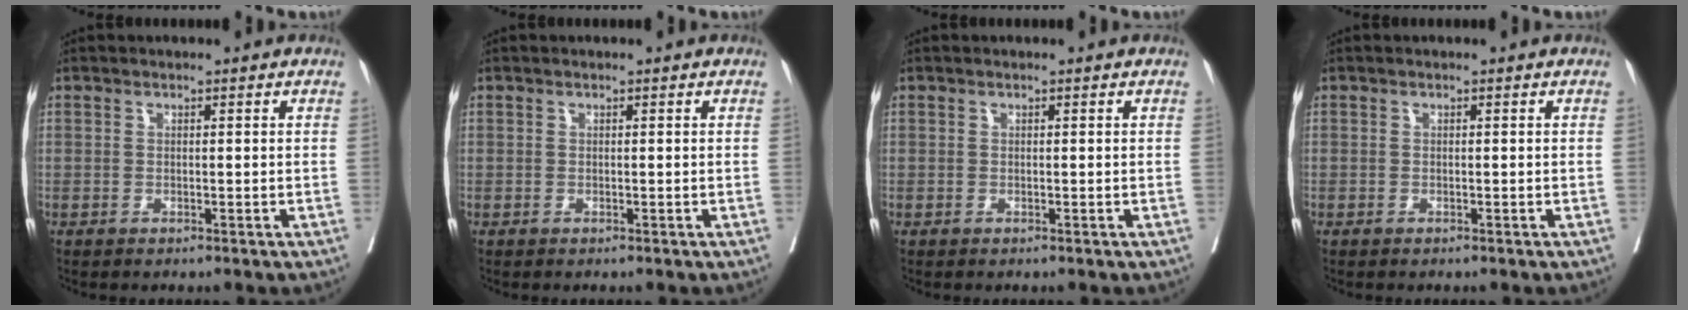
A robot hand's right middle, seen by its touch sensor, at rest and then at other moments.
{"total": 0.0}
{"total": 0.0}
{"total": 0.0}